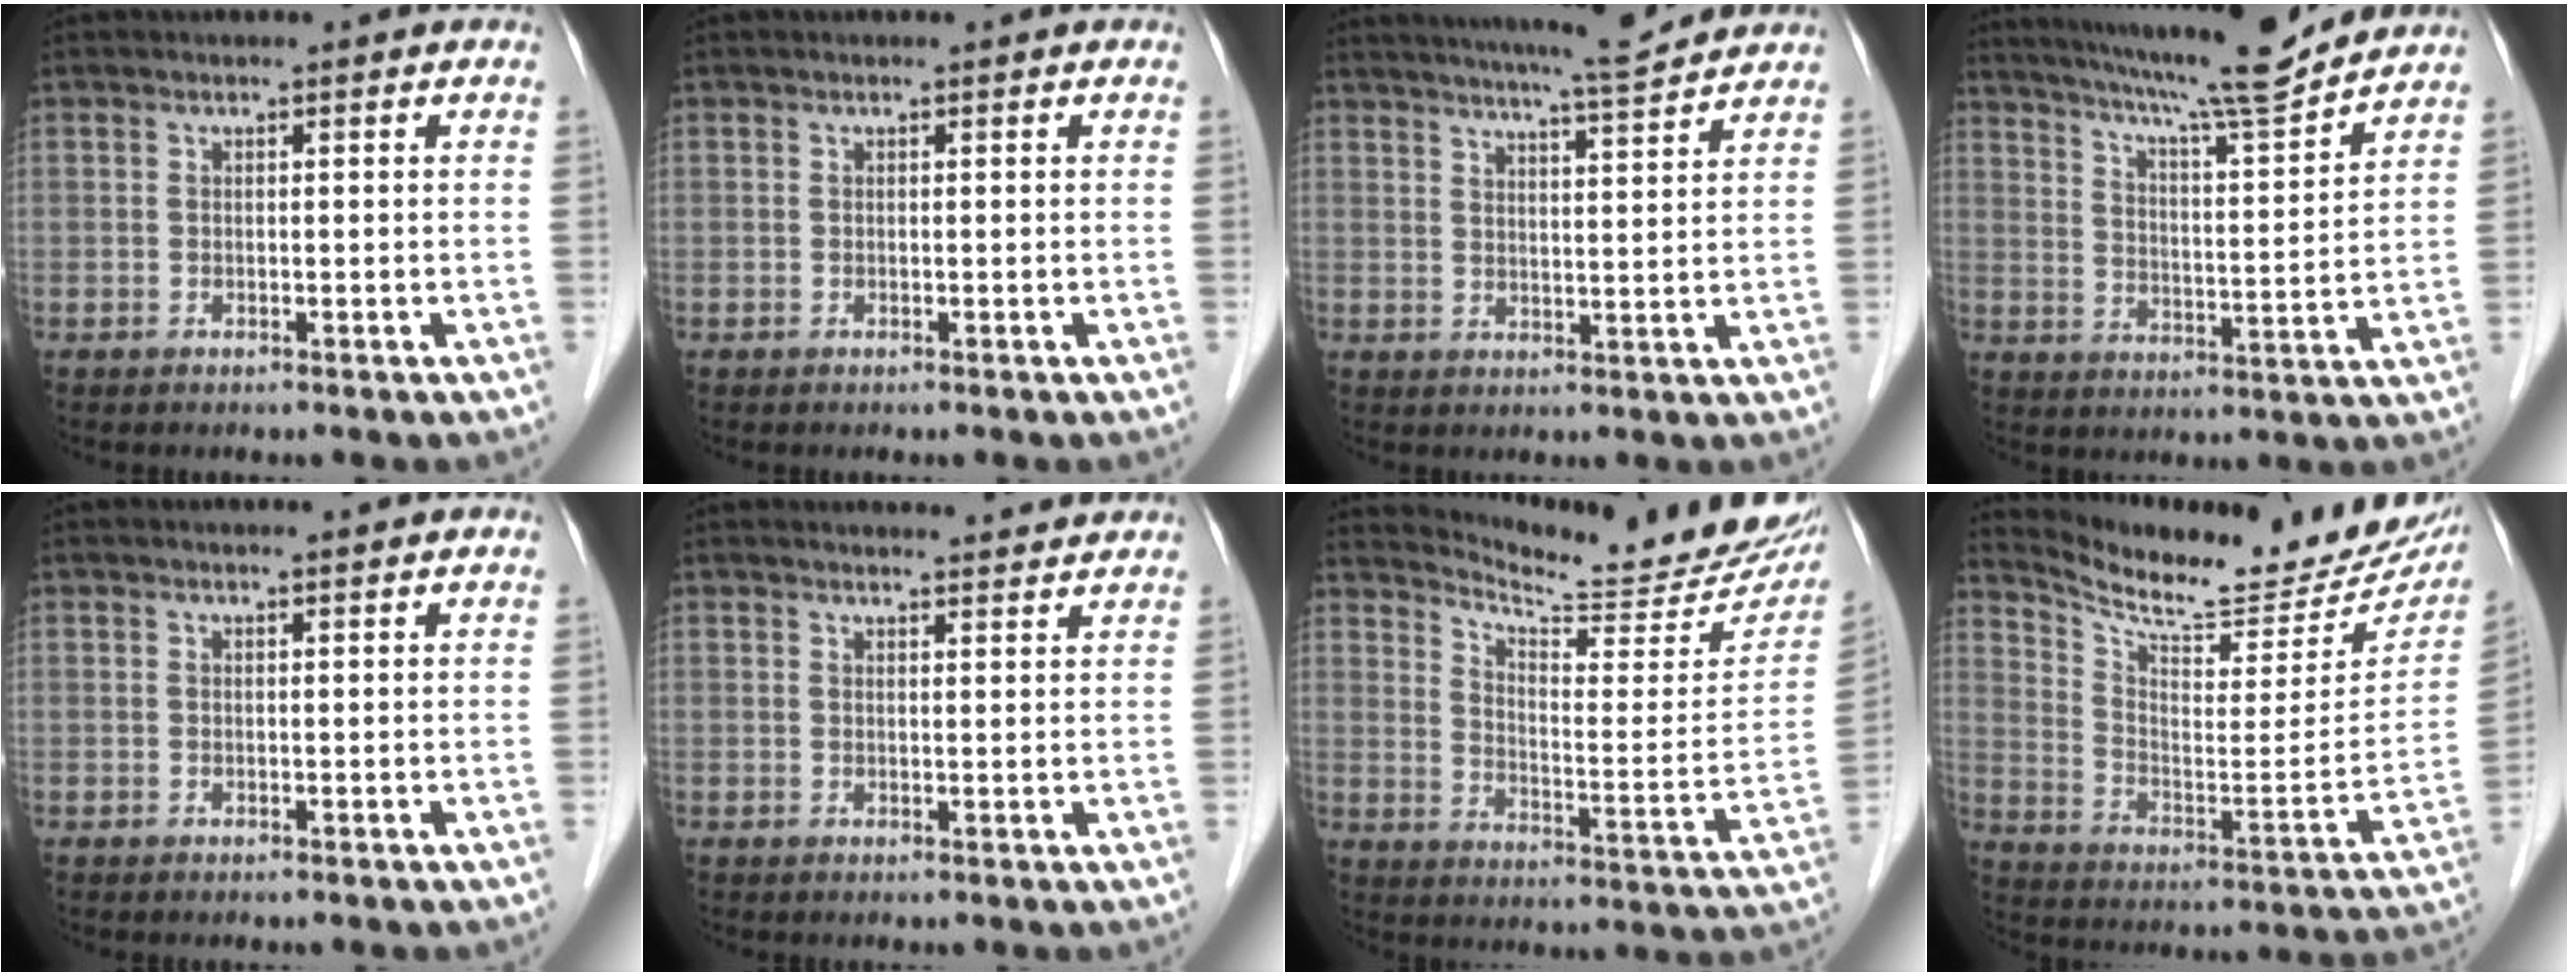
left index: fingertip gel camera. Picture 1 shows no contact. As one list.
[{"total": 0.0}, {"total": 8.8, "force": [8.1, -0.6, 3.5], "torque": [-0.057, -0.003, 0.110]}, {"total": 14.5, "force": [12.9, -0.5, 6.5], "torque": [-0.115, -0.014, 0.189]}, {"total": 0.5, "force": [-0.5, -0.2, 0.1], "torque": [-0.003, -0.002, -0.007]}, {"total": 4.4, "force": [4.3, 0.3, 0.6], "torque": [-0.008, 0.003, 0.038]}, {"total": 18.4, "force": [17.5, 1.6, 5.4], "torque": [-0.085, -0.093, 0.219]}, {"total": 20.1, "force": [18.4, 3.7, 7.1], "torque": [-0.117, -0.069, 0.257]}]